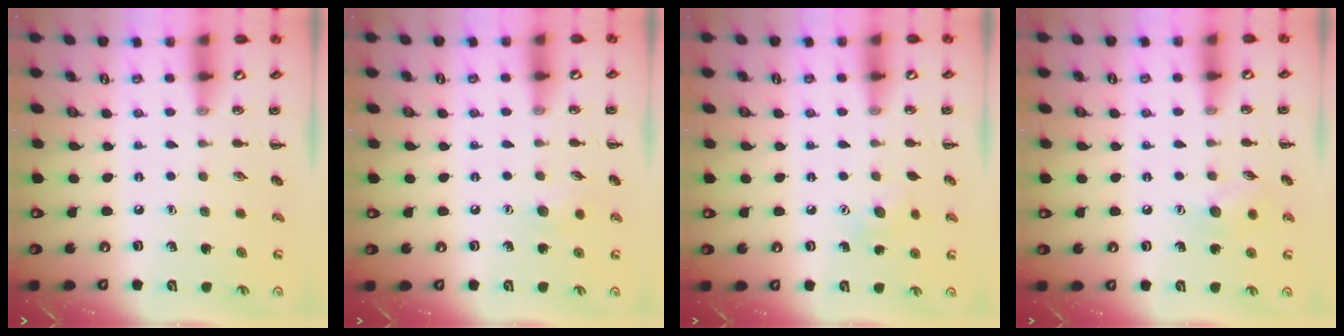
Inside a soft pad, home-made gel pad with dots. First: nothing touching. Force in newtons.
{"total": 5.4, "press": 5.3, "slide": 1.2}
{"total": 5.3, "press": 5.1, "slide": 1.3}
{"total": 7.5, "press": 7.4, "slide": 1.3}